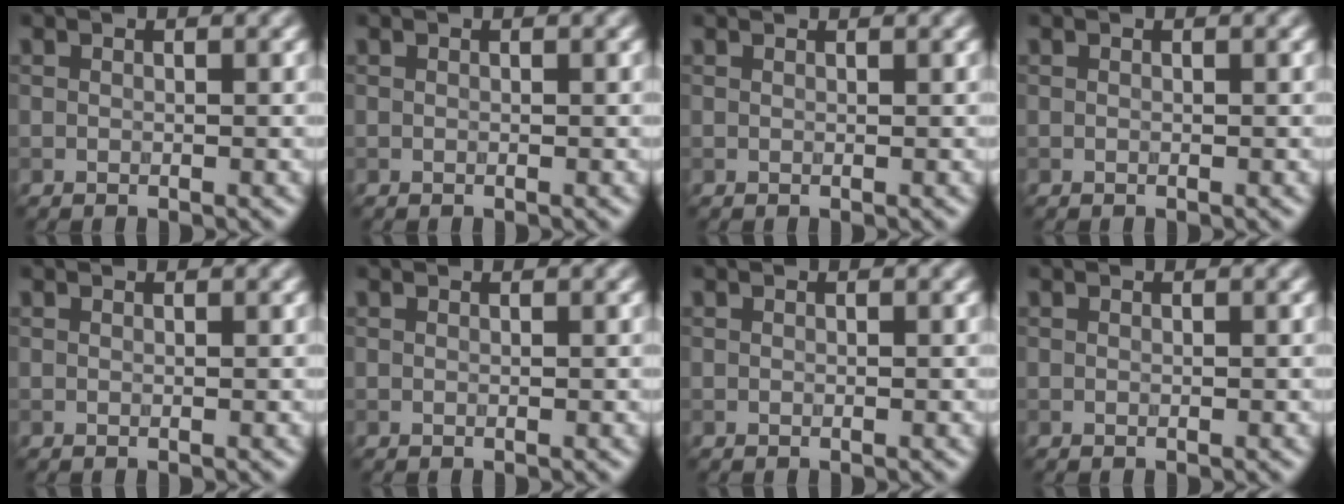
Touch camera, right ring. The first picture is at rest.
{"total": 0.0}
{"total": 0.9, "force": [0.9, 0.1, 0.3], "torque": [-0.003, -0.007, 0.005]}
{"total": 0.0}
{"total": 0.9, "force": [0.8, 0.1, 0.2], "torque": [-0.003, -0.008, 0.005]}
{"total": 0.6, "force": [0.6, 0.0, 0.1], "torque": [-0.004, -0.005, 0.003]}
{"total": 0.0}
{"total": 0.0}